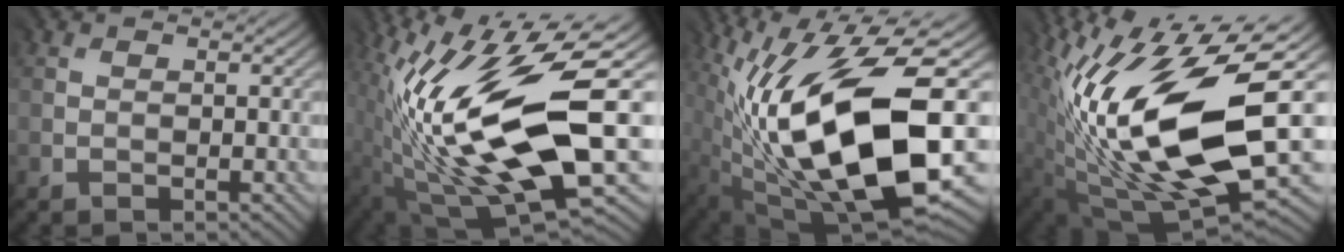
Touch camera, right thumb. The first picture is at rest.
{"total": 18.3, "force": [-1.0, 6.1, 17.3], "torque": [-0.343, 0.002, -0.015]}
{"total": 19.1, "force": [-2.3, 8.0, 17.2], "torque": [-0.340, -0.026, -0.025]}
{"total": 18.8, "force": [0.8, 7.9, 17.0], "torque": [-0.332, -0.010, 0.020]}